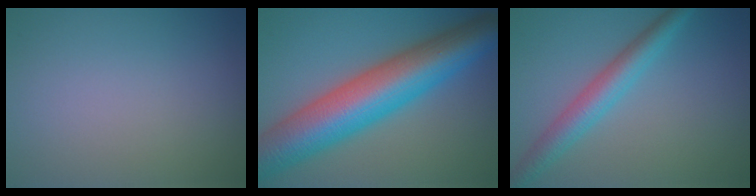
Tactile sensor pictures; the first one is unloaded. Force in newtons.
{"total": 11.9, "press": 11.9, "slide": 0.2}
{"total": 3.9, "press": 3.9, "slide": 0.0}